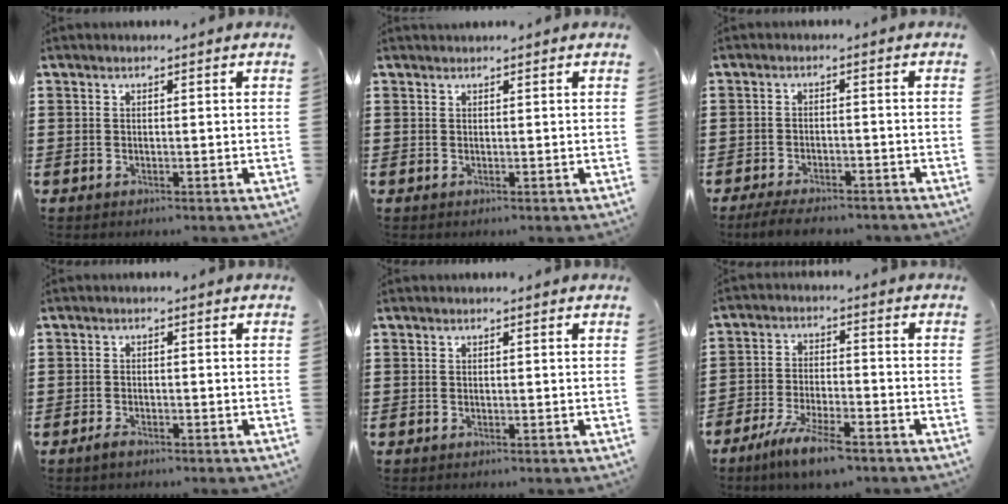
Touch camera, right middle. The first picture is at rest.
{"total": 0.9, "force": [0.9, -0.1, 0.1], "torque": [-0.003, -0.001, 0.017]}
{"total": 3.4, "force": [-3.2, 0.6, 1.2], "torque": [-0.028, -0.001, -0.064]}
{"total": 1.2, "force": [-0.9, 0.4, 0.7], "torque": [-0.015, -0.004, -0.018]}
{"total": 0.0}
{"total": 6.6, "force": [-5.4, 1.0, 3.7], "torque": [-0.083, -0.008, -0.103]}